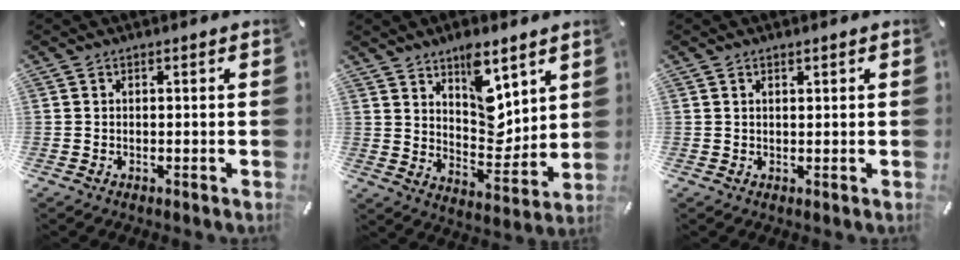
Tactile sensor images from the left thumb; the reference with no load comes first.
{"total": 11.7, "force": [7.6, 6.5, 6.2], "torque": [-0.066, -0.066, 0.135]}
{"total": 0.8, "force": [0.6, 0.4, 0.3], "torque": [-0.006, 0.000, 0.011]}